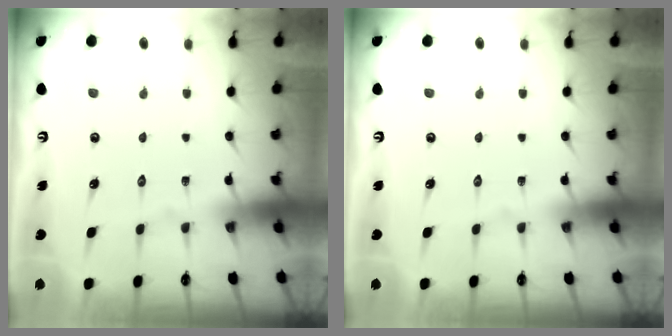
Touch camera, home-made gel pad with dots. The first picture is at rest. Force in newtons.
{"total": 0.0}